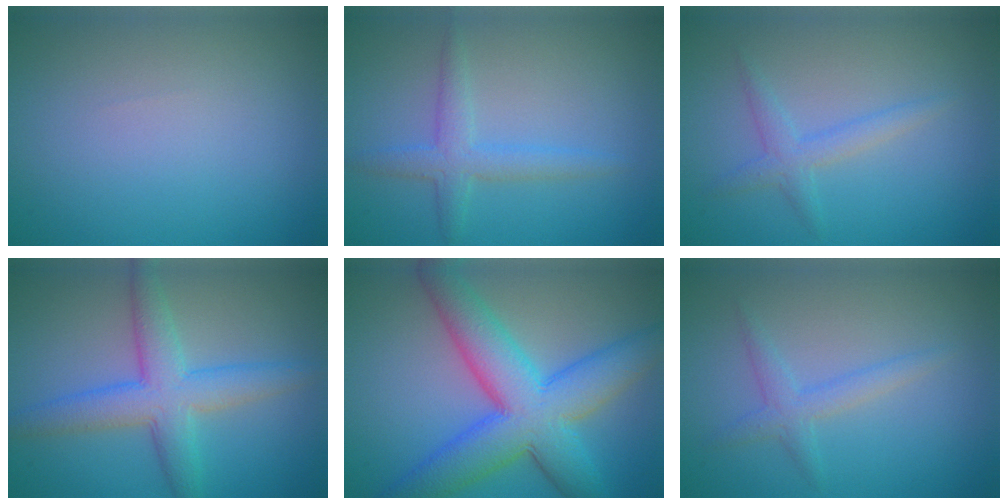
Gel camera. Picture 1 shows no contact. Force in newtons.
{"total": 2.6, "press": 2.6, "slide": 0.1}
{"total": 1.9, "press": 1.9, "slide": 0.1}
{"total": 4.5, "press": 4.5, "slide": 0.2}
{"total": 9.9, "press": 9.9, "slide": 0.1}
{"total": 1.9, "press": 1.9, "slide": 0.1}